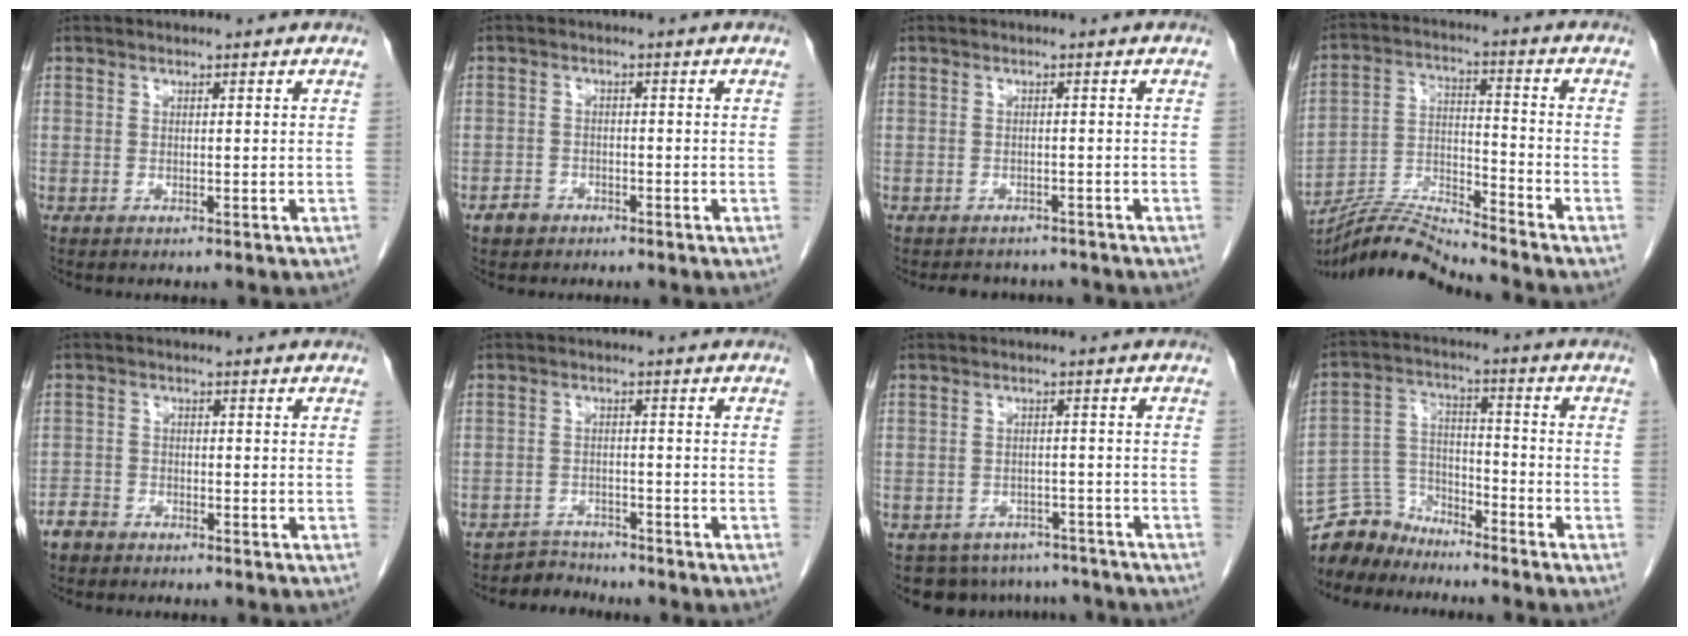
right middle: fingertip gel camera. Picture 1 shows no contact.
{"total": 2.2, "force": [-1.6, 1.5, 0.4], "torque": [-0.010, 0.006, -0.024]}
{"total": 4.6, "force": [-4.2, 1.8, 0.3], "torque": [-0.003, 0.000, -0.052]}
{"total": 9.4, "force": [-9.2, -1.4, 1.4], "torque": [-0.028, 0.012, -0.171]}
{"total": 2.5, "force": [-2.1, 1.3, 0.4], "torque": [-0.010, 0.004, -0.038]}
{"total": 3.1, "force": [-2.7, 0.6, -1.3], "torque": [0.029, -0.004, -0.046]}
{"total": 10.1, "force": [-9.1, 4.3, 0.5], "torque": [0.002, 0.020, -0.104]}
{"total": 8.2, "force": [-7.8, 2.8, -0.1], "torque": [-0.006, 0.018, -0.150]}